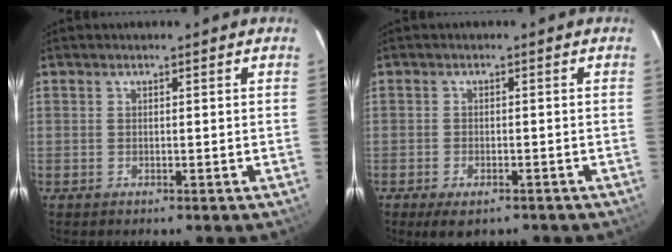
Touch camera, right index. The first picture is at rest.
{"total": 4.9, "force": [-3.3, 2.2, 2.8], "torque": [-0.061, -0.018, -0.050]}